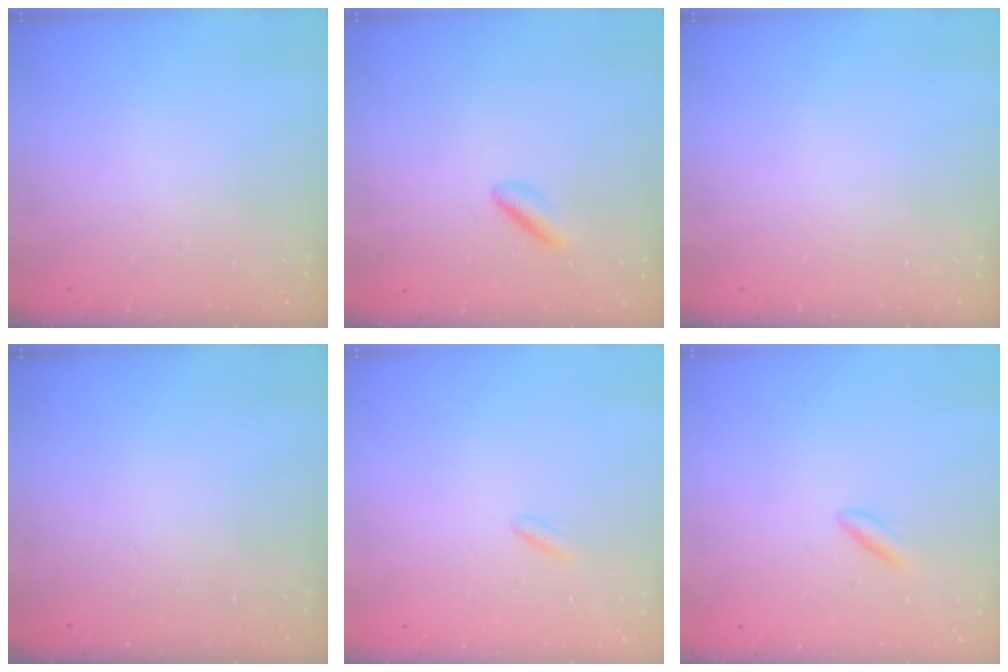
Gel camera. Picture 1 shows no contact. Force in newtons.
{"total": 2.6, "press": 2.4, "slide": 0.9}
{"total": 0.0}
{"total": 0.0}
{"total": 2.2, "press": 2.0, "slide": 1.0}
{"total": 2.8, "press": 2.6, "slide": 1.3}